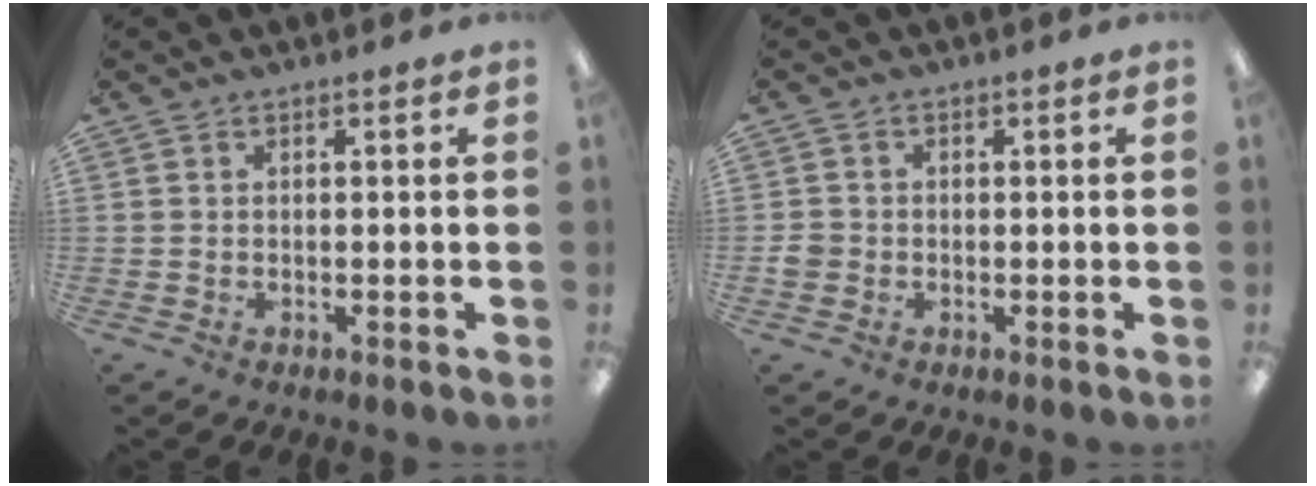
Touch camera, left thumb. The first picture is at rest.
{"total": 2.5, "force": [-0.7, 2.3, 0.6], "torque": [-0.010, 0.005, -0.015]}